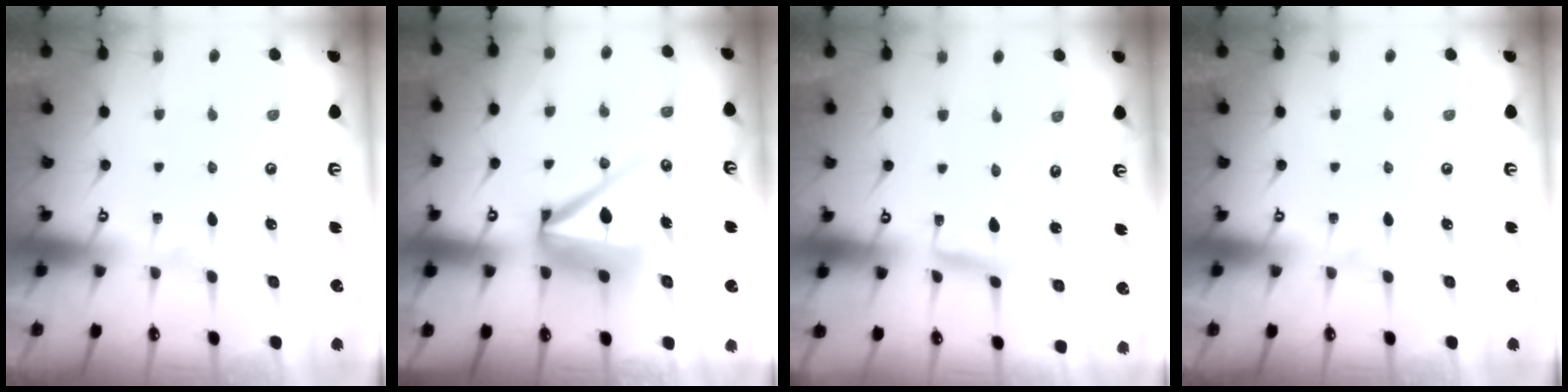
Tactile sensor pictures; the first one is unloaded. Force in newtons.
{"total": 11.0, "press": 10.9, "slide": 1.5}
{"total": 5.1, "press": 5.1, "slide": 0.4}
{"total": 0.0}